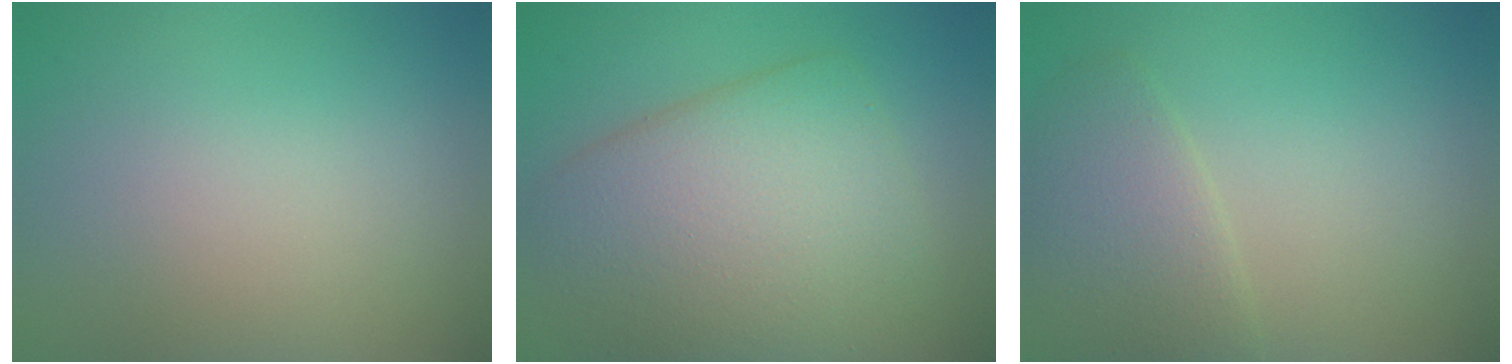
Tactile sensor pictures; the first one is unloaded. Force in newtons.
{"total": 8.6, "press": 8.6, "slide": 0.3}
{"total": 3.8, "press": 3.8, "slide": 0.2}